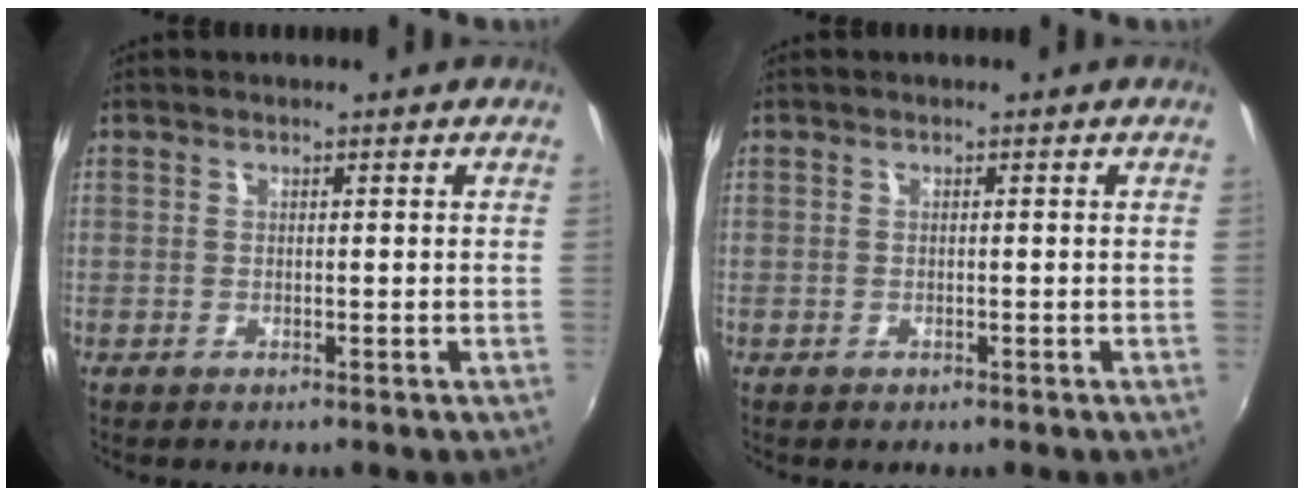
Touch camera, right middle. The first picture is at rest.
{"total": 0.5, "force": [-0.4, 0.3, 0.1], "torque": [-0.002, -0.003, -0.008]}